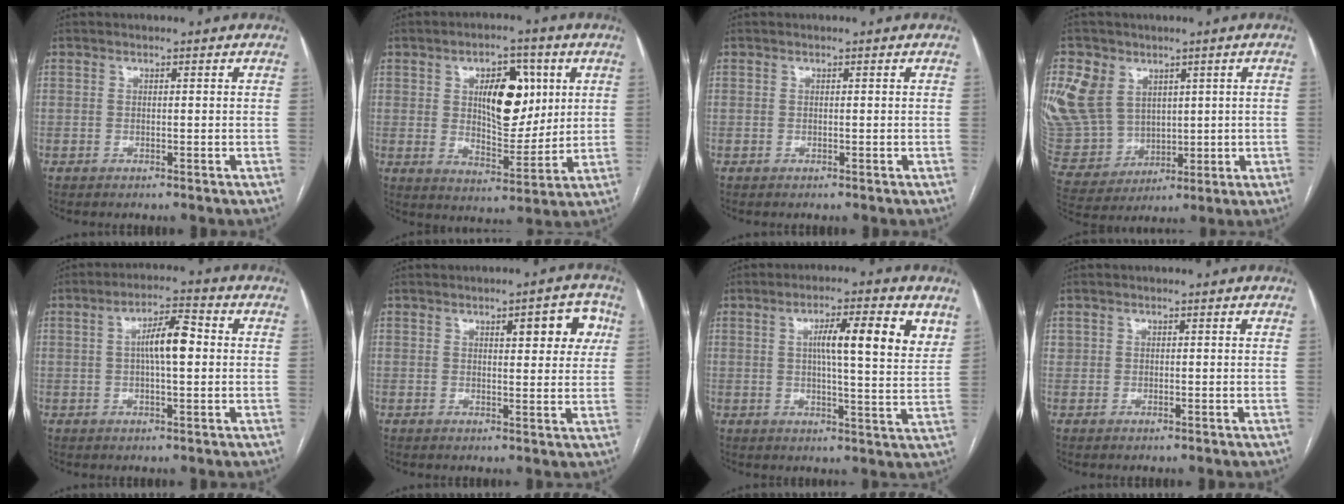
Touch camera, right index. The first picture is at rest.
{"total": 11.1, "force": [3.2, 5.1, 9.3], "torque": [-0.146, 0.007, 0.058]}
{"total": 0.0}
{"total": 15.7, "force": [5.9, 12.6, 7.2], "torque": [-0.193, 0.025, 0.140]}
{"total": 6.6, "force": [0.6, 1.5, 6.4], "torque": [-0.117, 0.016, 0.008]}
{"total": 7.1, "force": [2.5, 2.3, 6.3], "torque": [-0.070, 0.014, 0.027]}
{"total": 10.6, "force": [4.1, 1.2, 9.7], "torque": [-0.142, 0.009, 0.052]}
{"total": 1.0, "force": [0.3, 0.9, 0.2], "torque": [0.002, 0.009, 0.007]}